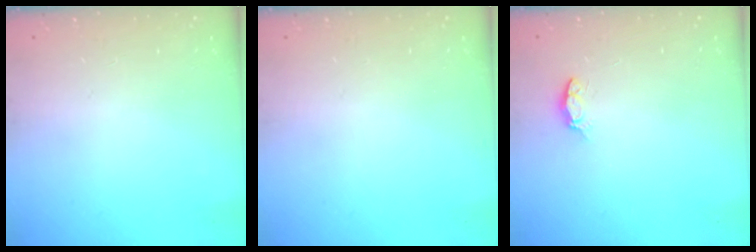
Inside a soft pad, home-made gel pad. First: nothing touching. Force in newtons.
{"total": 0.0}
{"total": 3.0, "press": 3.0, "slide": 0.3}